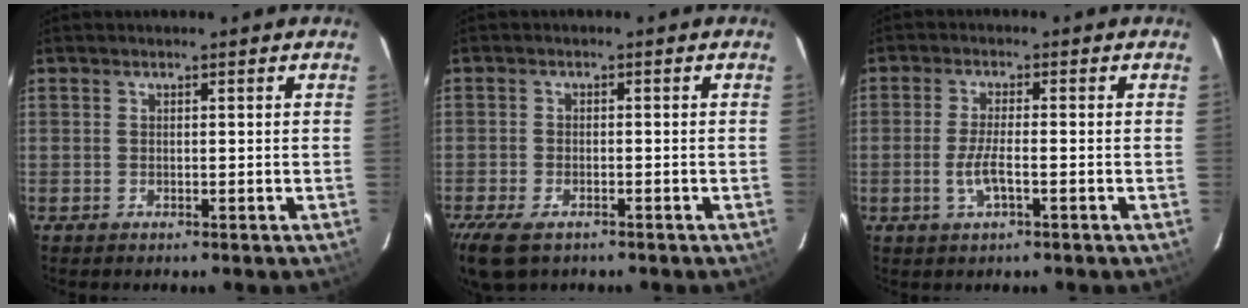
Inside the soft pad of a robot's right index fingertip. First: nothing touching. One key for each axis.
{"total": 7.4, "fx": -4.9, "fy": 3.7, "fz": 4.1, "tx": -0.105, "ty": -0.024, "tz": -0.091}
{"total": 4.1, "fx": -1.5, "fy": 0.8, "fz": 3.7, "tx": -0.078, "ty": -0.007, "tz": -0.029}